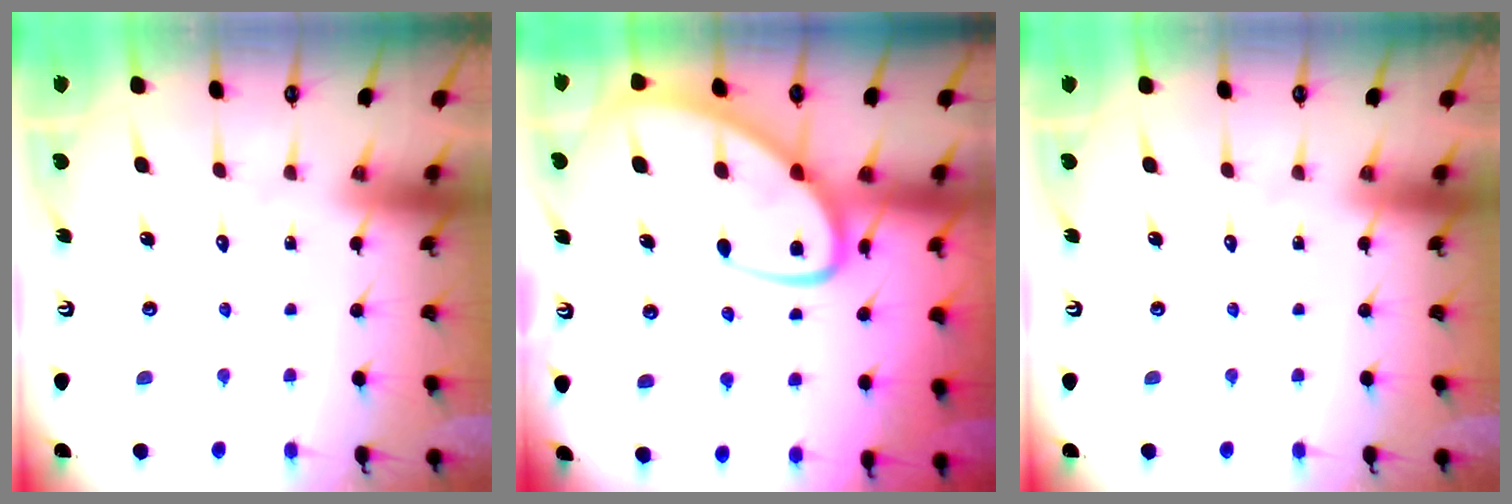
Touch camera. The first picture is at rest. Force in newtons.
{"total": 11.4, "press": 11.3, "slide": 1.0}
{"total": 0.0}